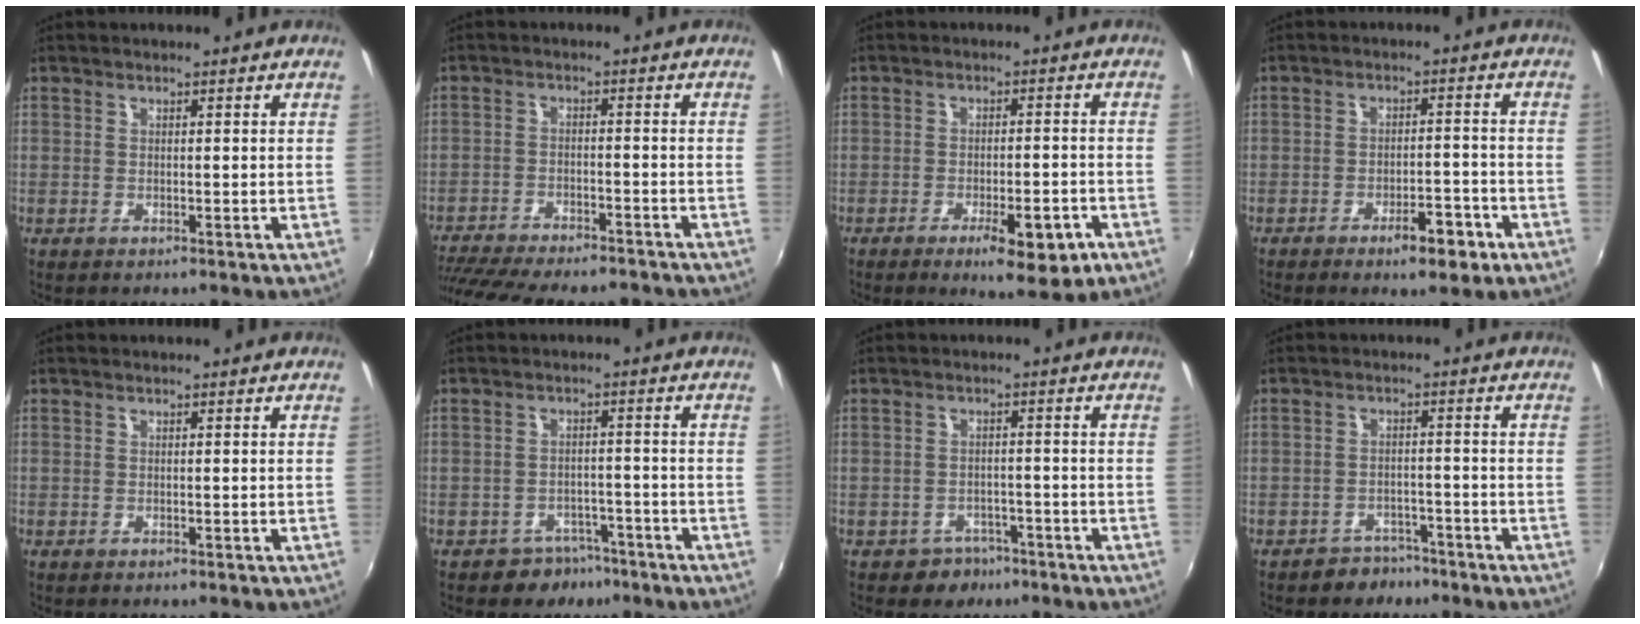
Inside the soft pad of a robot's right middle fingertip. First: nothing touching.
{"total": 18.6, "force": [-16.0, 4.3, 8.5], "torque": [-0.176, -0.032, -0.237]}
{"total": 8.2, "force": [-4.5, 2.4, 6.5], "torque": [-0.107, -0.009, -0.056]}
{"total": 6.0, "force": [-3.8, 2.0, 4.2], "torque": [-0.074, 0.001, -0.047]}
{"total": 0.0}
{"total": 5.2, "force": [-3.8, 3.6, 0.4], "torque": [-0.012, 0.020, -0.048]}
{"total": 4.5, "force": [-3.0, 3.4, 0.5], "torque": [-0.022, 0.006, -0.039]}
{"total": 4.5, "force": [-3.6, 2.6, 0.1], "torque": [-0.009, 0.013, -0.053]}